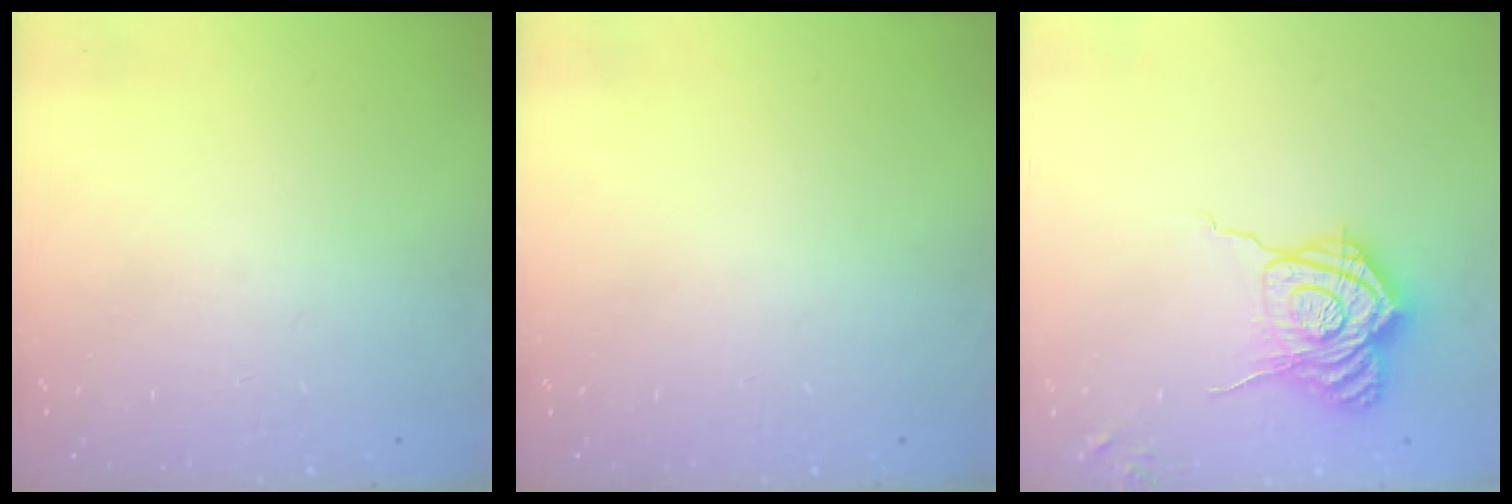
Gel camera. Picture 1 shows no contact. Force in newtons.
{"total": 0.0}
{"total": 16.2, "press": 16.2, "slide": 0.5}